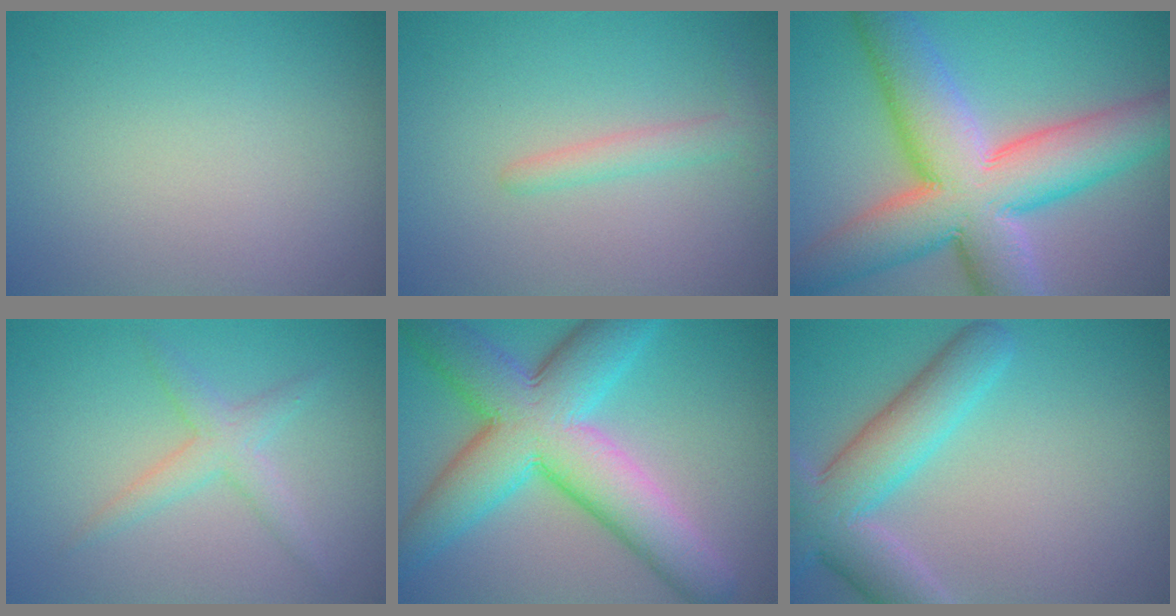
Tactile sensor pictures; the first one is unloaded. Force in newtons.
{"total": 1.7, "press": 1.7, "slide": 0.1}
{"total": 12.6, "press": 12.6, "slide": 0.5}
{"total": 2.3, "press": 2.3, "slide": 0.1}
{"total": 11.1, "press": 11.1, "slide": 0.4}
{"total": 6.6, "press": 6.5, "slide": 0.4}